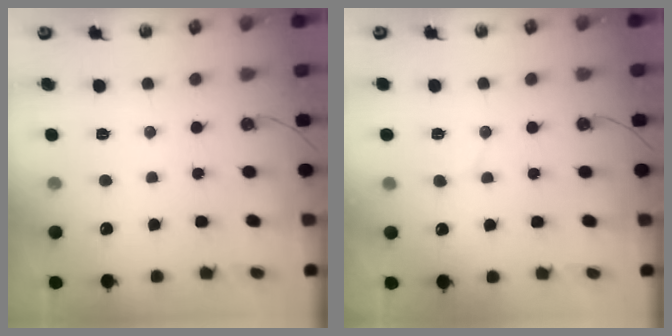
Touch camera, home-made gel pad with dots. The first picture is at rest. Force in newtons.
{"total": 6.1, "press": 6.1, "slide": 0.5}